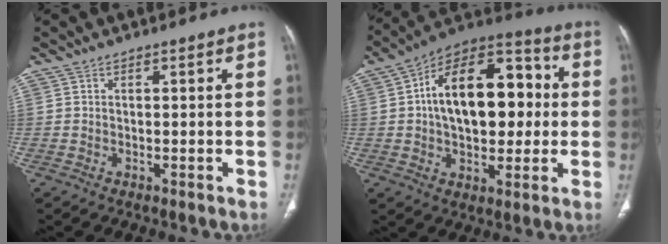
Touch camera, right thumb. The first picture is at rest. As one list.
[{"total": 22.6, "force": [1.9, 13.3, 18.1], "torque": [-0.254, 0.033, 0.027]}]